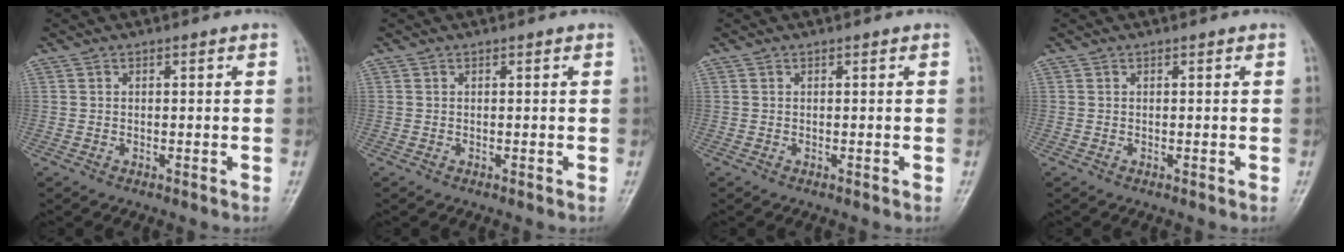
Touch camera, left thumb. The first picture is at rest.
{"total": 0.0}
{"total": 0.0}
{"total": 0.0}